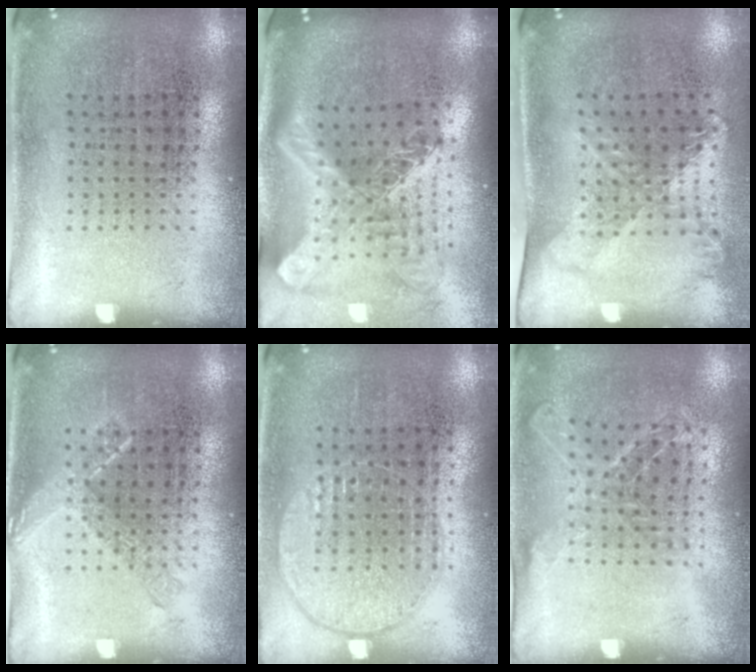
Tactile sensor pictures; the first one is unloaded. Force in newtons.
{"total": 2.9, "press": 2.1, "slide": 2.0}
{"total": 1.8, "press": 1.3, "slide": 1.2}
{"total": 1.1, "press": 1.1, "slide": 0.2}
{"total": 0.9, "press": 0.9, "slide": 0.3}
{"total": 1.1, "press": 1.1, "slide": 0.1}